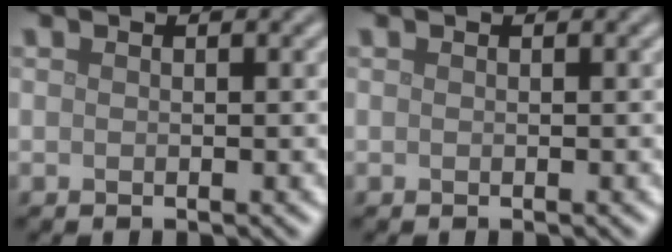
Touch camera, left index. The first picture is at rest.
{"total": 0.0}